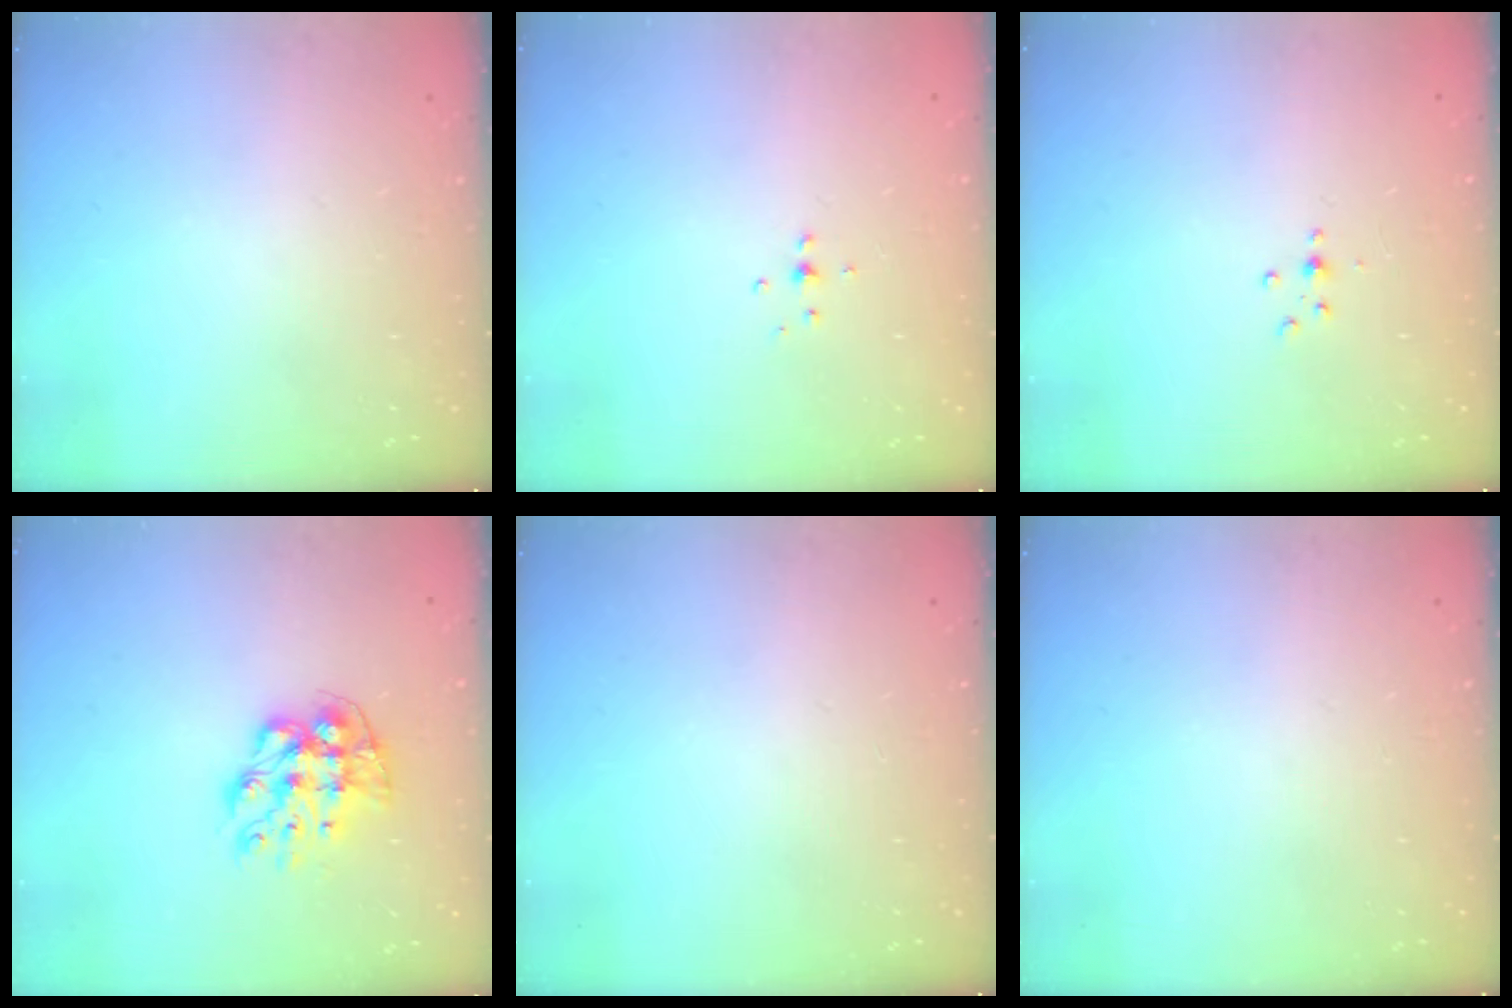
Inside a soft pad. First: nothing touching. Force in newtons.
{"total": 2.8, "press": 2.7, "slide": 0.7}
{"total": 4.3, "press": 4.0, "slide": 1.7}
{"total": 10.5, "press": 10.4, "slide": 0.9}
{"total": 0.0}
{"total": 0.0}